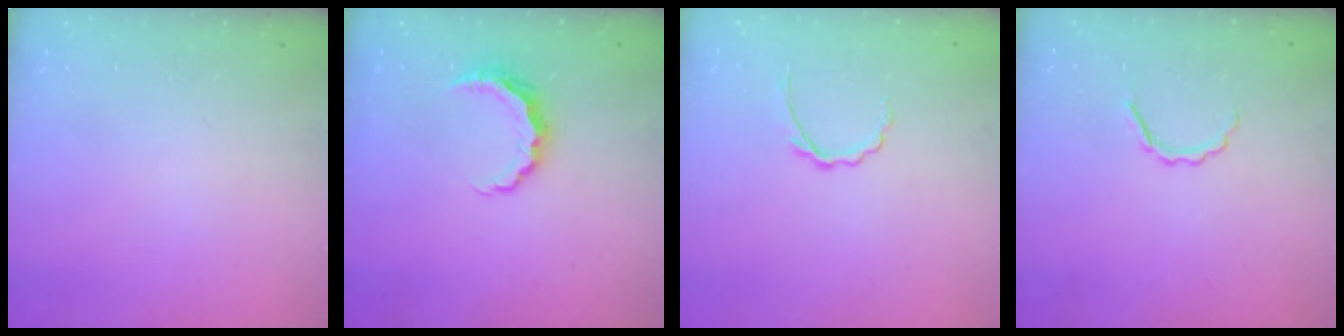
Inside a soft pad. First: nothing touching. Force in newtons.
{"total": 7.1, "press": 7.1, "slide": 0.5}
{"total": 3.3, "press": 3.1, "slide": 1.1}
{"total": 3.7, "press": 3.6, "slide": 0.6}